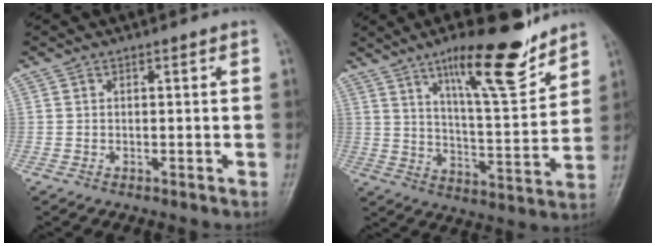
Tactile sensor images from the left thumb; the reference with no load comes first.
{"total": 16.8, "force": [11.2, 3.9, 11.8], "torque": [-0.158, -0.071, 0.185]}